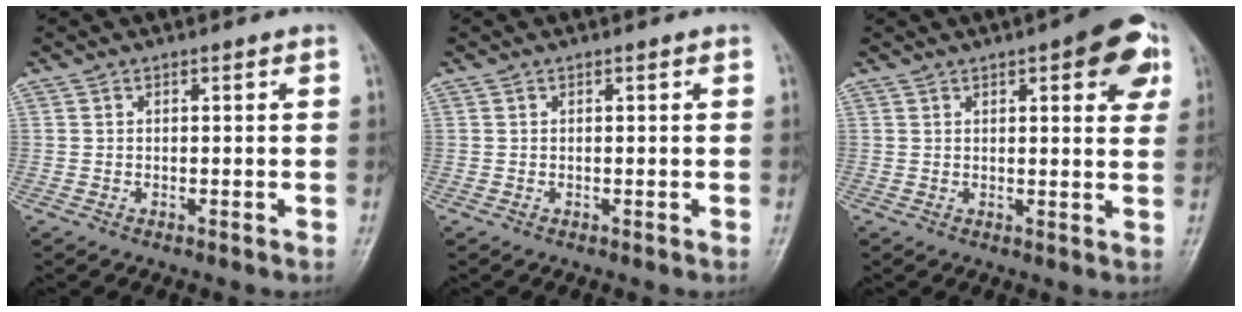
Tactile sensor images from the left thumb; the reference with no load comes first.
{"total": 0.0}
{"total": 9.9, "force": [4.4, 3.3, 8.2], "torque": [-0.071, -0.007, 0.045]}